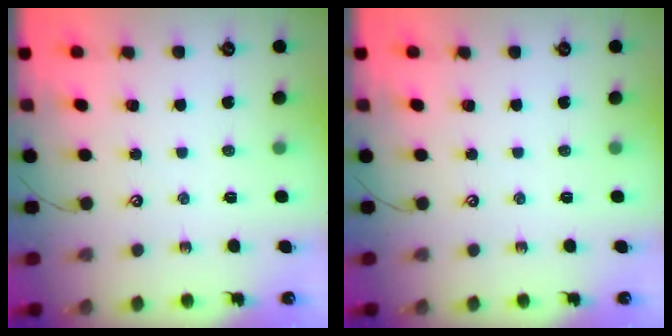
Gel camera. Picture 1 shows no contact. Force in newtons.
{"total": 0.0}